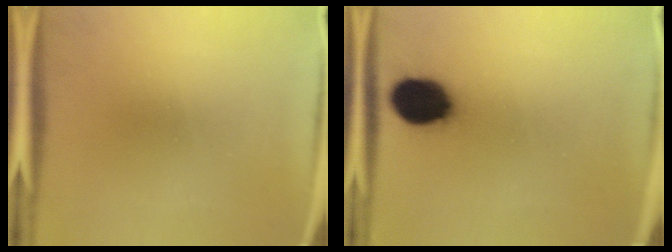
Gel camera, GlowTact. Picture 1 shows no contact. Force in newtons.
{"total": 15.5}